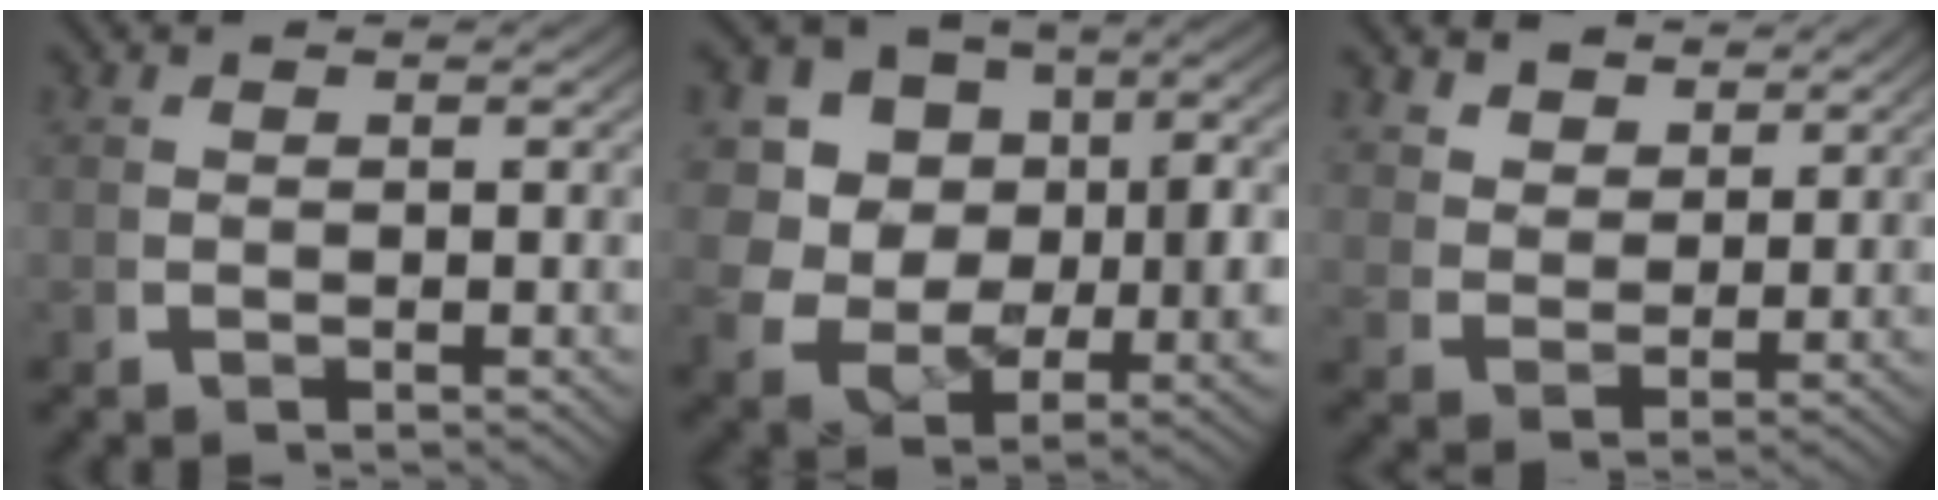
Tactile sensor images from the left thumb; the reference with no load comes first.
{"total": 12.2, "force": [0.1, 9.6, 7.6], "torque": [-0.182, -0.052, 0.014]}
{"total": 4.2, "force": [3.7, 1.5, 1.2], "torque": [-0.019, -0.004, 0.073]}